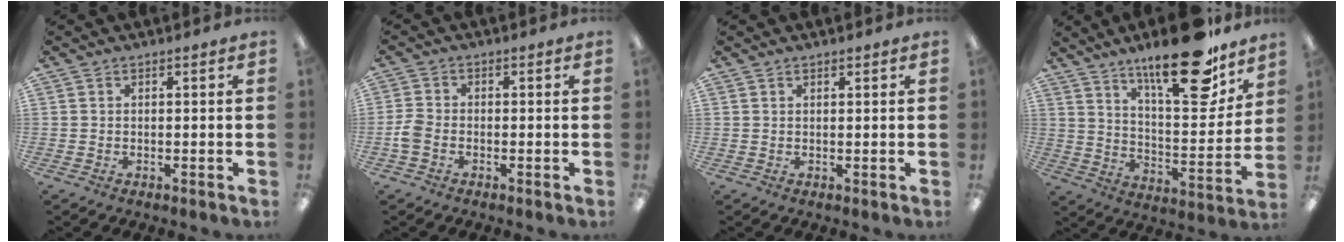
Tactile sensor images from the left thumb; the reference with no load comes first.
{"total": 3.5, "force": [-1.4, 2.3, 2.3], "torque": [-0.049, 0.003, -0.026]}
{"total": 0.7, "force": [0.6, 0.2, 0.2], "torque": [-0.005, 0.000, 0.012]}
{"total": 22.2, "force": [16.1, 6.6, 13.8], "torque": [-0.205, -0.103, 0.261]}